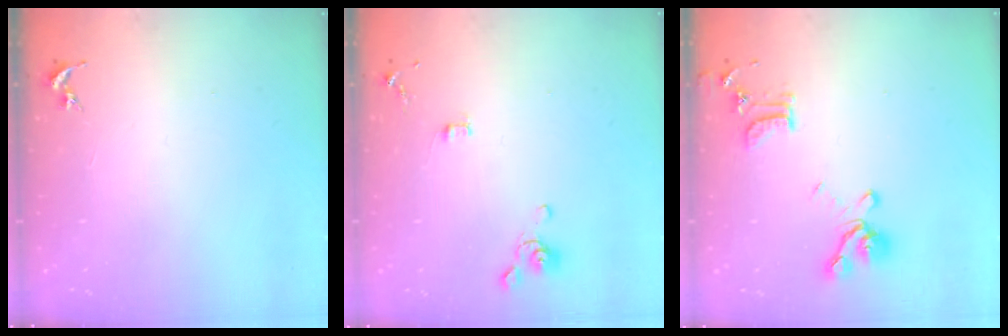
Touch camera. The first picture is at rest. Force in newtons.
{"total": 4.4, "press": 4.0, "slide": 1.8}
{"total": 15.5, "press": 15.4, "slide": 1.5}